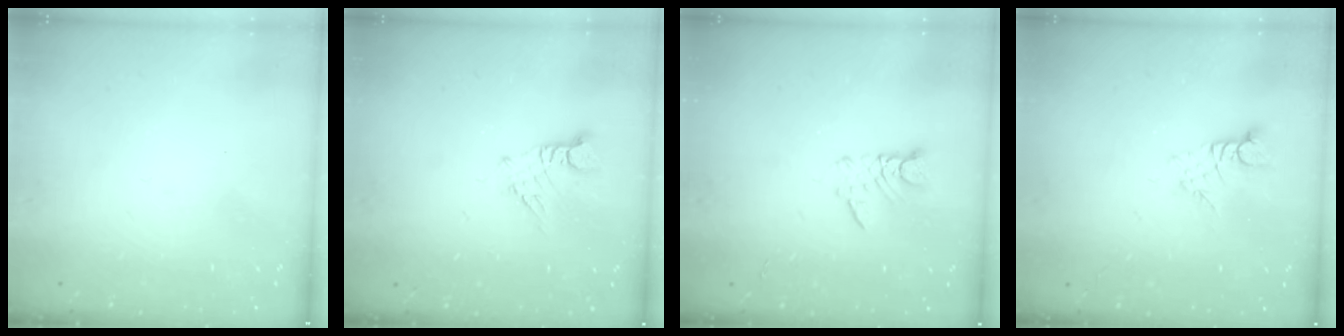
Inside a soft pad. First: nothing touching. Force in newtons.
{"total": 2.5, "press": 2.5, "slide": 0.3}
{"total": 3.9, "press": 3.9, "slide": 0.3}
{"total": 2.8, "press": 2.8, "slide": 0.3}